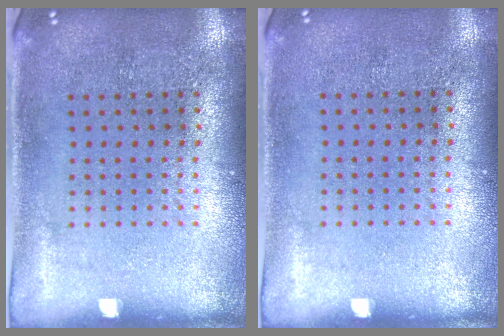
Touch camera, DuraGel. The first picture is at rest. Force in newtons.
{"total": 0.0}